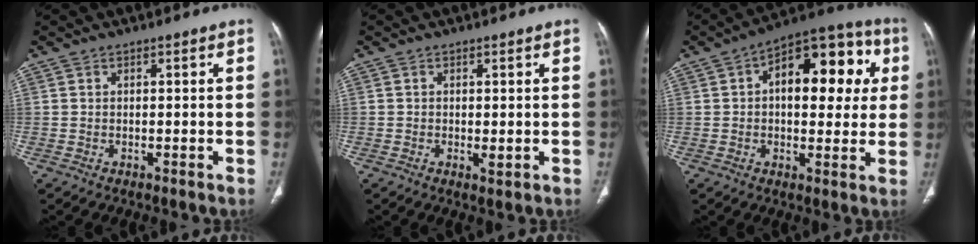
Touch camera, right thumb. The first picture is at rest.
{"total": 1.4, "force": [-0.2, 0.7, 1.3], "torque": [-0.019, -0.004, -0.002]}
{"total": 18.8, "force": [4.0, 10.0, 15.4], "torque": [-0.162, 0.028, 0.047]}